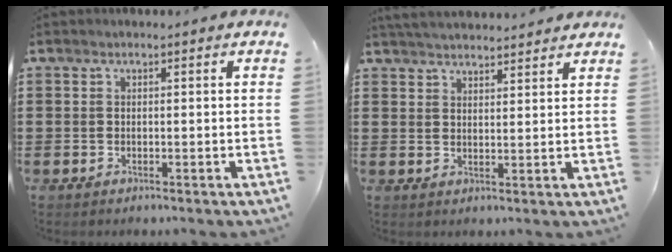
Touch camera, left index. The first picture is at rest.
{"total": 3.5, "force": [3.4, 0.0, 0.4], "torque": [-0.018, -0.009, 0.064]}